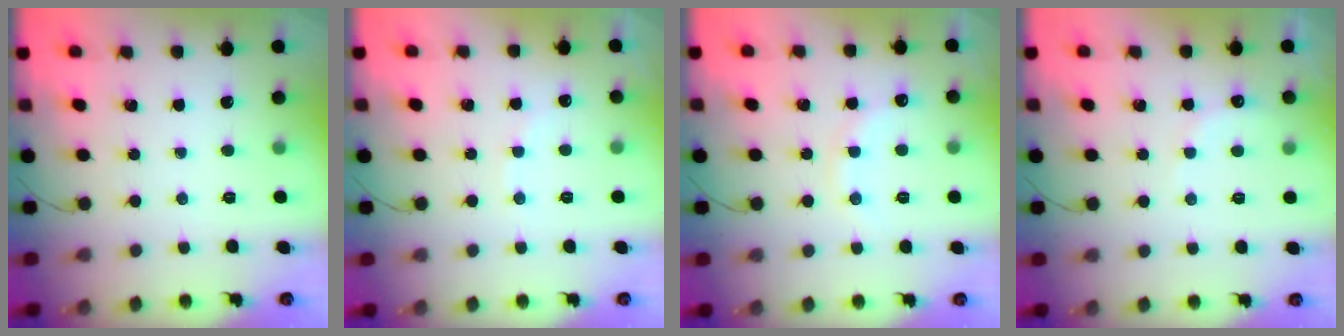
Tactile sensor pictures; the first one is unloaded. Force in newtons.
{"total": 5.7, "press": 5.7, "slide": 1.0}
{"total": 8.0, "press": 7.8, "slide": 1.3}
{"total": 8.4, "press": 8.2, "slide": 1.6}